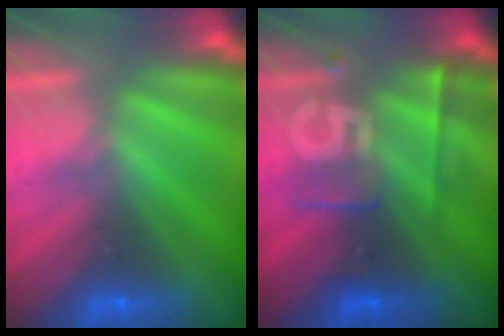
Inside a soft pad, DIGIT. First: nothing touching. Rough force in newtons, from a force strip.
{"total": 2.4}